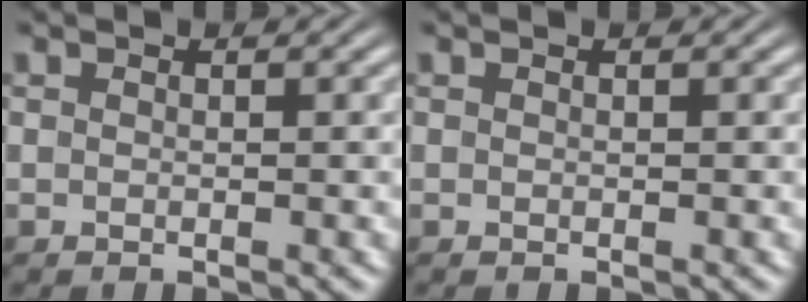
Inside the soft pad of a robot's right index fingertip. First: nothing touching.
{"total": 0.0}